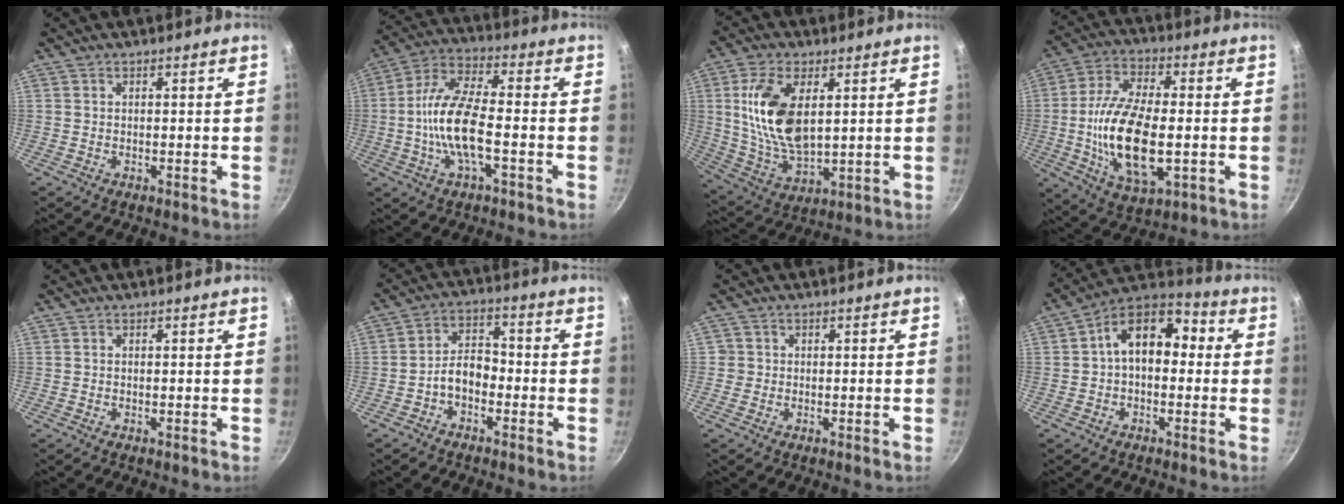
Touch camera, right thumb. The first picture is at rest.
{"total": 13.3, "force": [-2.4, 5.0, 12.1], "torque": [-0.251, 0.032, -0.048]}
{"total": 15.5, "force": [3.4, 7.9, 12.9], "torque": [-0.250, -0.016, 0.076]}
{"total": 18.6, "force": [-2.2, 8.5, 16.4], "torque": [-0.312, 0.002, -0.032]}
{"total": 0.0}
{"total": 6.3, "force": [-2.3, 4.1, 4.2], "torque": [-0.059, 0.033, -0.053]}
{"total": 1.5, "force": [-0.1, 1.5, -0.1], "torque": [0.011, 0.007, -0.005]}
{"total": 12.6, "force": [1.1, 8.0, 9.7], "torque": [-0.122, 0.043, -0.001]}